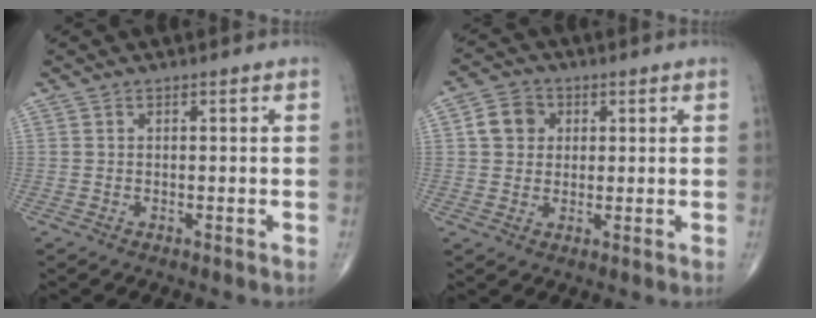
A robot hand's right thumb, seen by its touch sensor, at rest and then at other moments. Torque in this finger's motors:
{"motor_torque": [-0.23, 0.26, 0.13, -0.04, 0.01]}